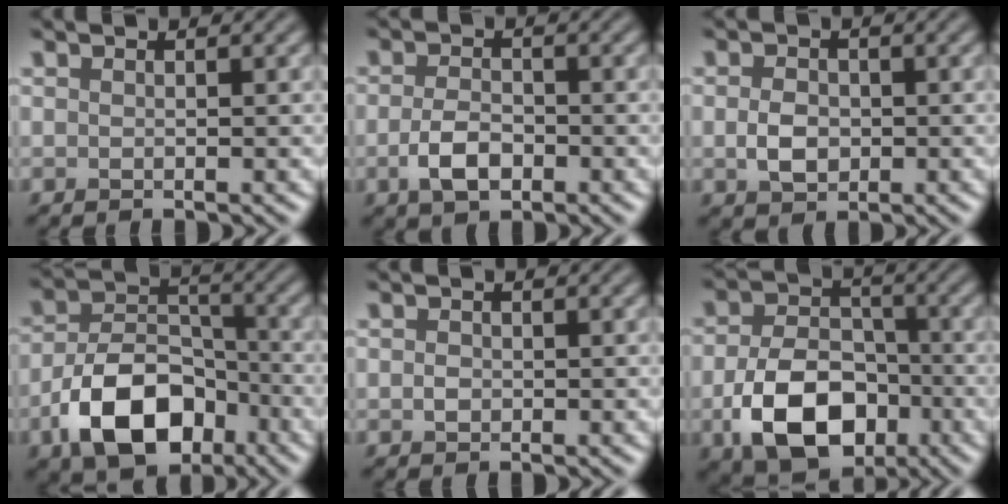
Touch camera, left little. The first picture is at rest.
{"total": 3.1, "force": [-1.2, 1.8, 2.2], "torque": [-0.046, -0.002, -0.029]}
{"total": 2.8, "force": [-0.4, 2.1, 1.8], "torque": [-0.037, -0.002, -0.012]}
{"total": 9.1, "force": [-4.3, 5.5, 5.8], "torque": [-0.108, -0.001, -0.079]}
{"total": 1.0, "force": [-0.2, 0.8, 0.5], "torque": [-0.010, -0.001, -0.008]}
{"total": 9.5, "force": [-3.3, 6.4, 6.2], "torque": [-0.121, -0.016, -0.055]}